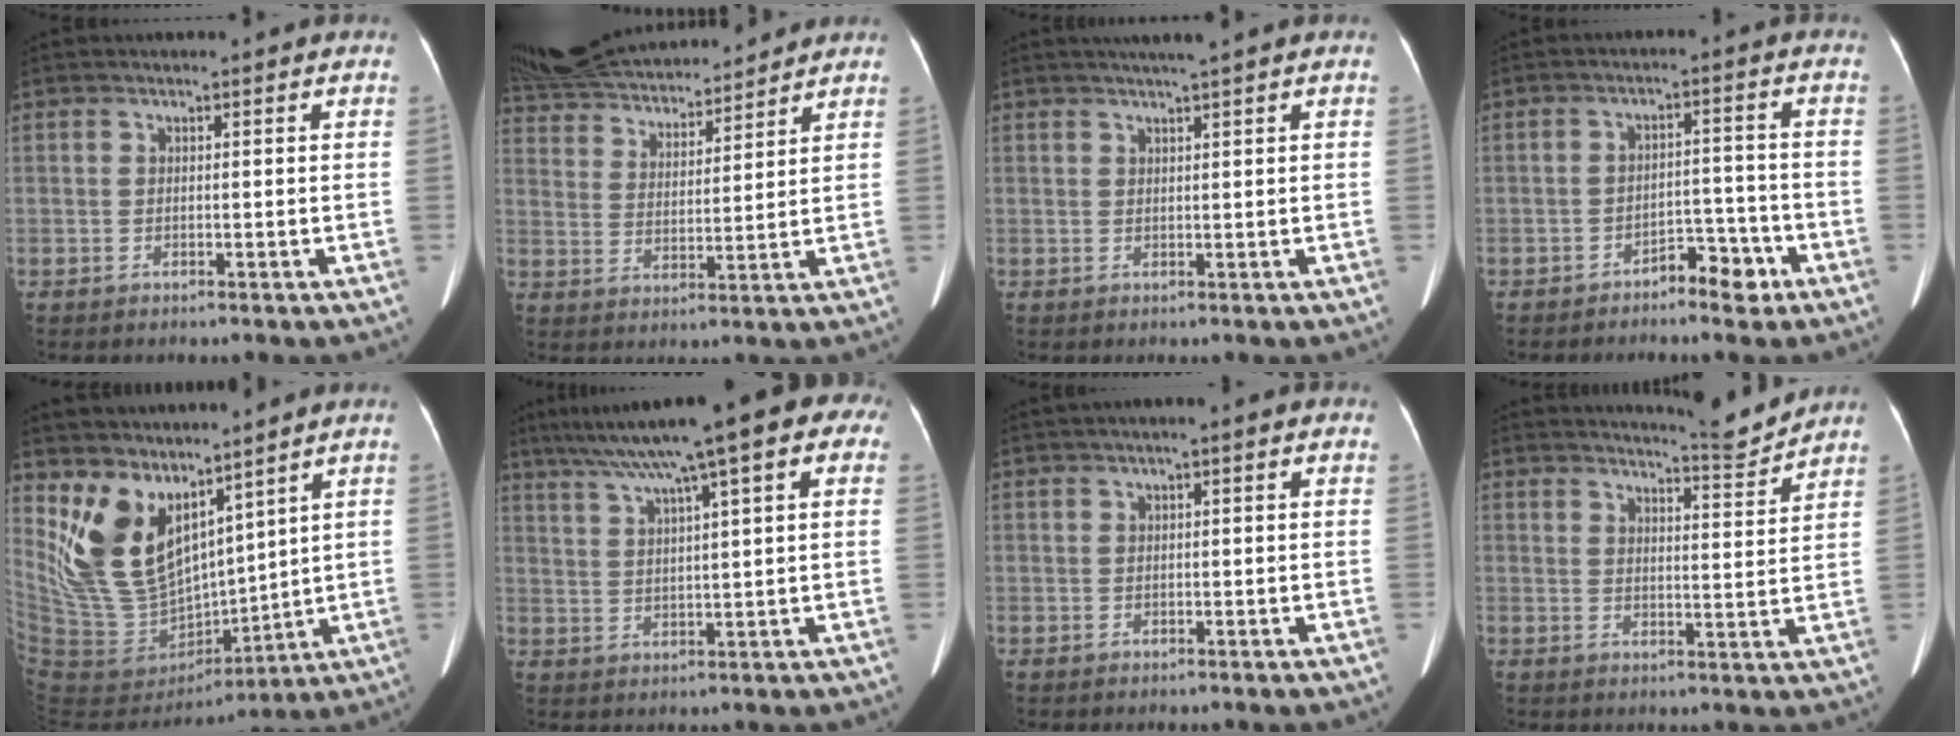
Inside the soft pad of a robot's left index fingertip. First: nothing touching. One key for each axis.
{"total": 19.6, "fx": 18.0, "fy": 4.3, "fz": 6.6, "tx": -0.140, "ty": 0.036, "tz": 0.293}
{"total": 3.2, "fx": 2.5, "fy": -0.6, "fz": 1.9, "tx": -0.023, "ty": 0.014, "tz": 0.042}
{"total": 4.6, "fx": -3.5, "fy": 1.8, "fz": 2.4, "tx": -0.032, "ty": 0.013, "tz": -0.054}
{"total": 12.2, "fx": 8.9, "fy": 6.4, "fz": 5.4, "tx": -0.120, "ty": 0.002, "tz": 0.199}
{"total": 16.7, "fx": 10.0, "fy": 2.6, "fz": 13.1, "tx": -0.212, "ty": 0.055, "tz": 0.140}
{"total": 1.8, "fx": 0.5, "fy": 0.3, "fz": 1.7, "tx": -0.030, "ty": 0.010, "tz": 0.004}
{"total": 5.8, "fx": 5.7, "fy": -1.0, "fz": 0.4, "tx": -0.023, "ty": -0.027, "tz": 0.081}